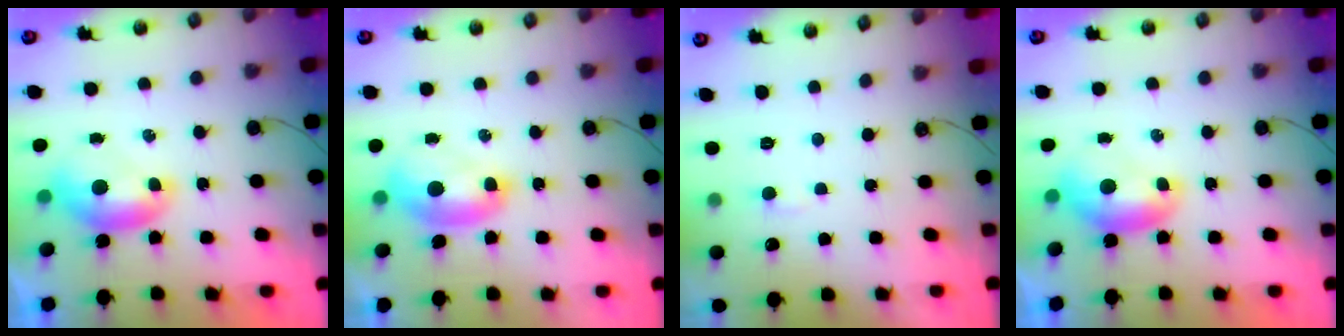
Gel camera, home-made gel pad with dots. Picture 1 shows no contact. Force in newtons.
{"total": 1.8, "press": 1.7, "slide": 0.6}
{"total": 3.2, "press": 3.1, "slide": 0.4}
{"total": 0.0}